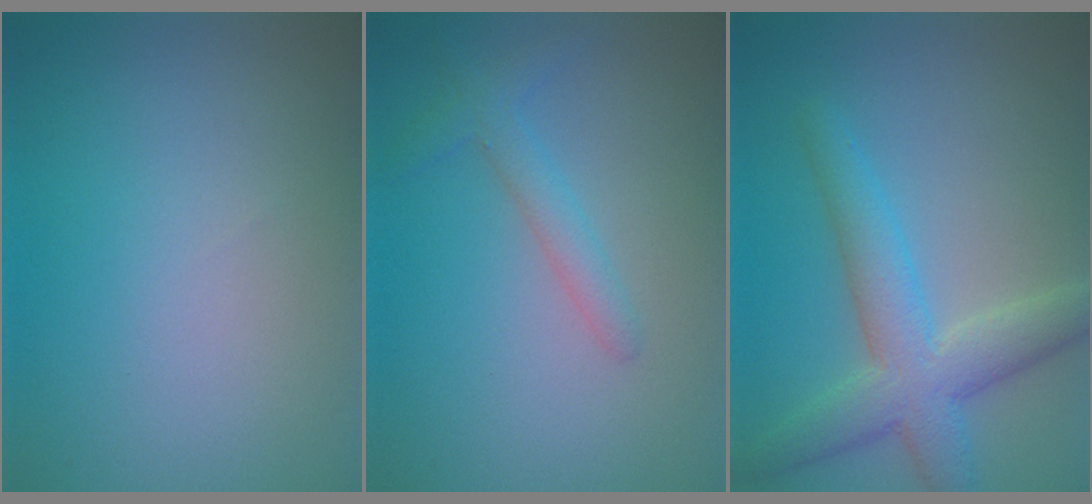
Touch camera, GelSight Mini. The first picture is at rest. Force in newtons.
{"total": 2.2, "press": 2.2, "slide": 0.1}
{"total": 5.6, "press": 5.6, "slide": 0.1}